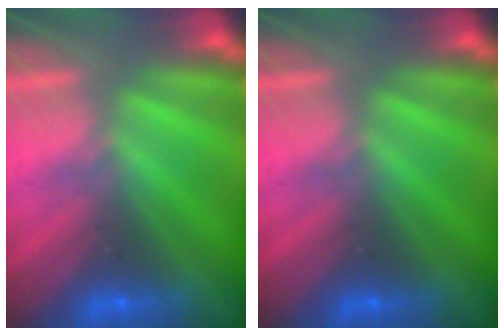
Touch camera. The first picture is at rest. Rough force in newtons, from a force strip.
{"total": 0.0}